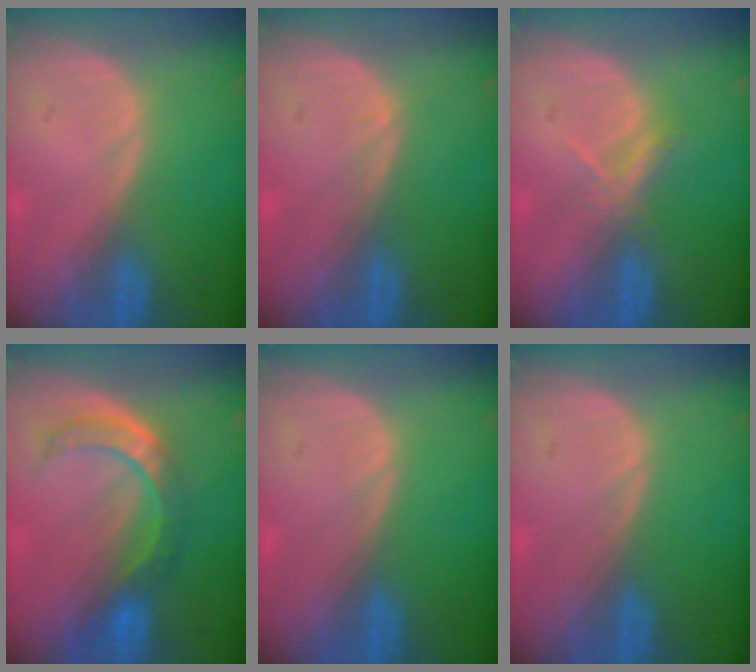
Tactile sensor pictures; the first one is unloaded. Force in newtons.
{"total": 0.8, "press": 0.7, "slide": 0.1}
{"total": 2.6, "press": 2.5, "slide": 0.9}
{"total": 6.1, "press": 6.0, "slide": 1.1}
{"total": 0.0}
{"total": 0.0}